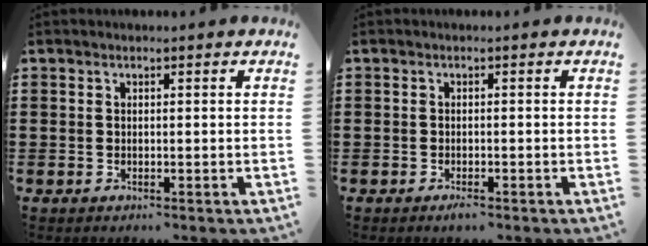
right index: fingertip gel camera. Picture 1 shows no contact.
{"total": 0.8, "force": [-0.6, 0.2, 0.4], "torque": [-0.011, -0.004, -0.011]}